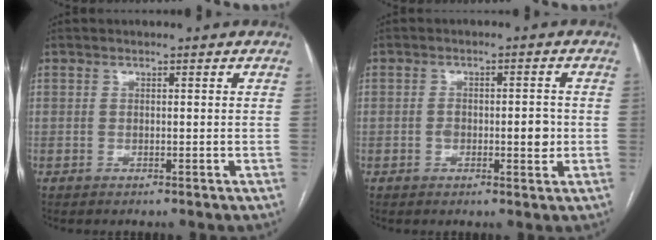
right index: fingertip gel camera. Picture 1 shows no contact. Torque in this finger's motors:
{"motor_torque": [0.78, 0.04, 0.13, 0.05]}